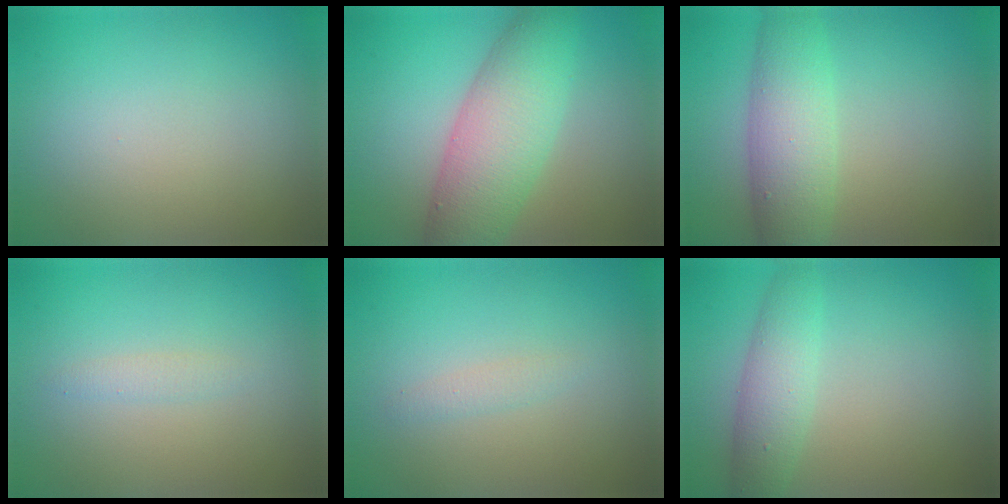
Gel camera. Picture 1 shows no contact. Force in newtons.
{"total": 7.4, "press": 7.4, "slide": 0.2}
{"total": 5.8, "press": 5.8, "slide": 0.3}
{"total": 0.8, "press": 0.8, "slide": 0.0}
{"total": 0.9, "press": 0.9, "slide": 0.0}
{"total": 3.4, "press": 3.4, "slide": 0.1}